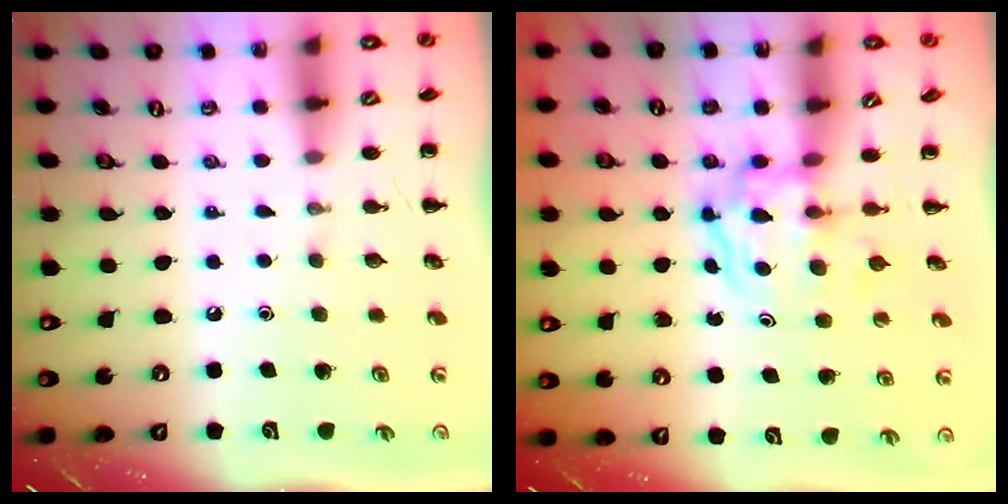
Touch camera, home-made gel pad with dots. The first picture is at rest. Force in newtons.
{"total": 3.7, "press": 3.6, "slide": 0.4}